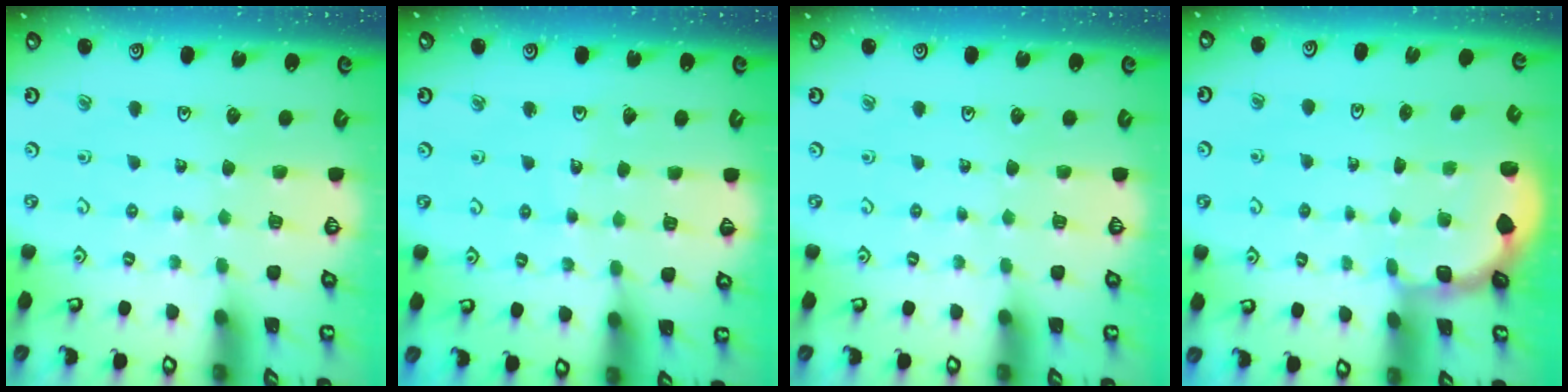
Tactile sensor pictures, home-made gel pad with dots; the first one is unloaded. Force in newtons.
{"total": 3.5, "press": 3.5, "slide": 0.4}
{"total": 0.0}
{"total": 1.8, "press": 1.7, "slide": 0.7}